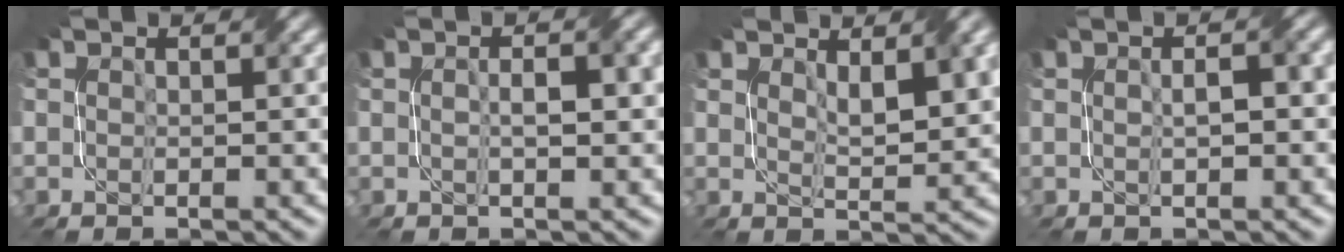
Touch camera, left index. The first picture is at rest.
{"total": 2.6, "force": [0.1, 0.7, 2.5], "torque": [-0.036, 0.001, -0.001]}
{"total": 4.0, "force": [1.9, 1.1, 3.3], "torque": [-0.060, -0.003, 0.035]}
{"total": 2.2, "force": [0.3, 0.6, 2.1], "torque": [-0.026, -0.002, 0.001]}